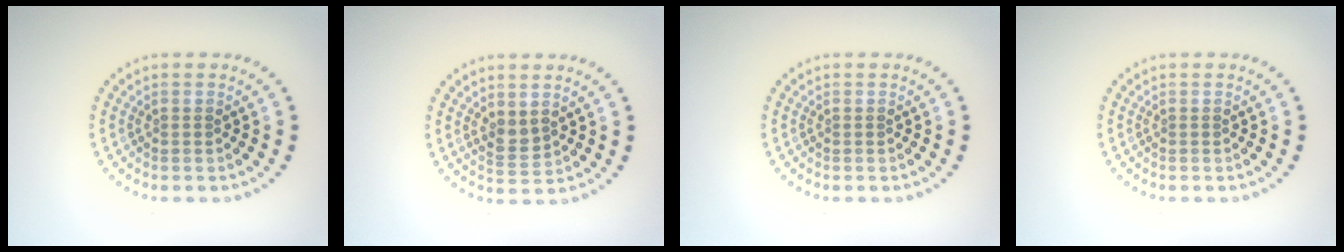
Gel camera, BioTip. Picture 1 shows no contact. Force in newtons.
{"total": 1.7, "press": 1.6, "slide": 0.7}
{"total": 0.0}
{"total": 0.0}